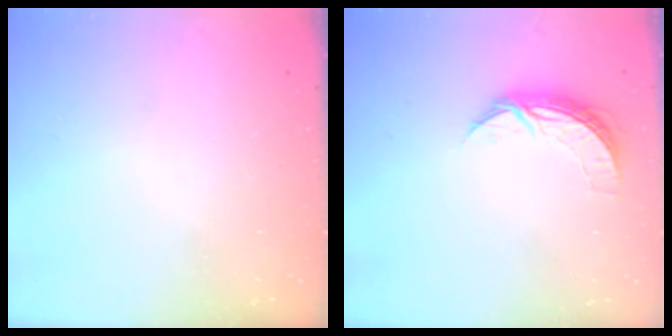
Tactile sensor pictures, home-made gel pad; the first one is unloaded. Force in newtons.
{"total": 7.1, "press": 7.0, "slide": 0.7}